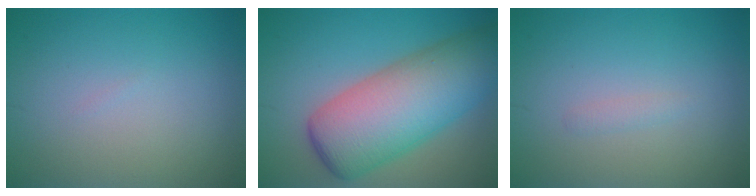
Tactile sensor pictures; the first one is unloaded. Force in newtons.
{"total": 10.3, "press": 10.3, "slide": 0.4}
{"total": 0.7, "press": 0.7, "slide": 0.0}